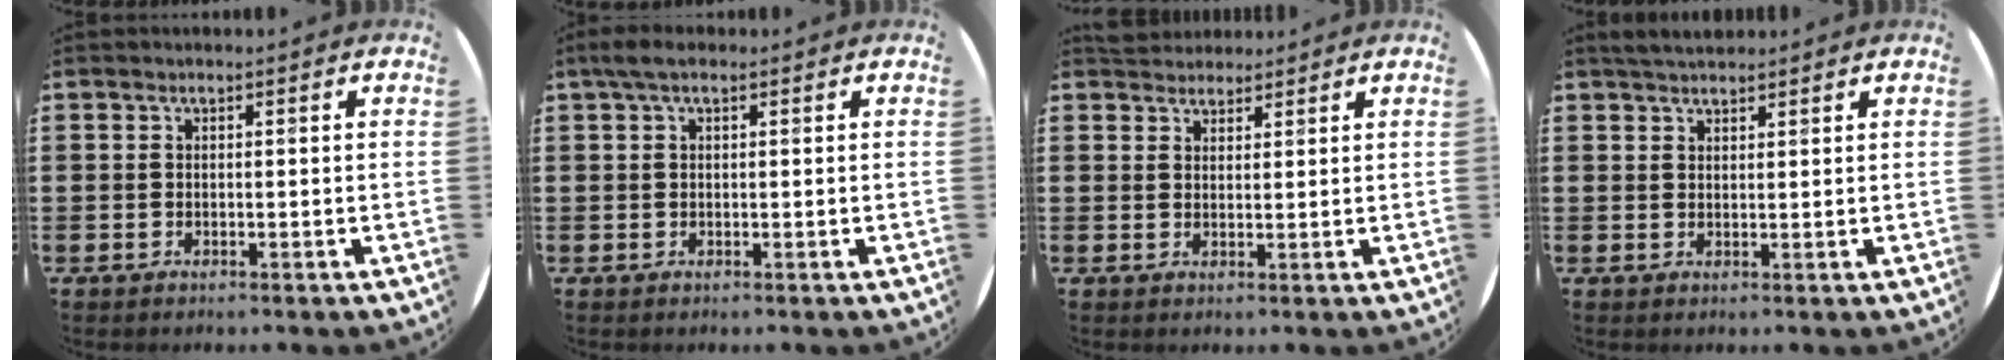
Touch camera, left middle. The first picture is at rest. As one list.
[{"total": 1.9, "force": [1.0, 0.7, 1.4], "torque": [-0.029, 0.009, 0.016]}, {"total": 2.8, "force": [2.6, 0.9, -0.2], "torque": [-0.001, 0.000, 0.052]}, {"total": 2.3, "force": [2.2, 0.5, 0.5], "torque": [-0.012, 0.002, 0.042]}]